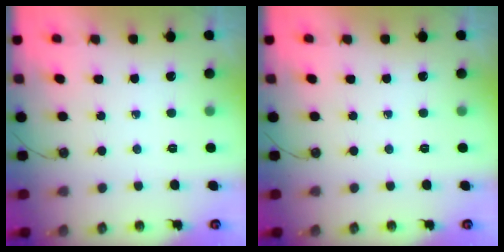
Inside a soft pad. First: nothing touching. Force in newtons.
{"total": 0.0}